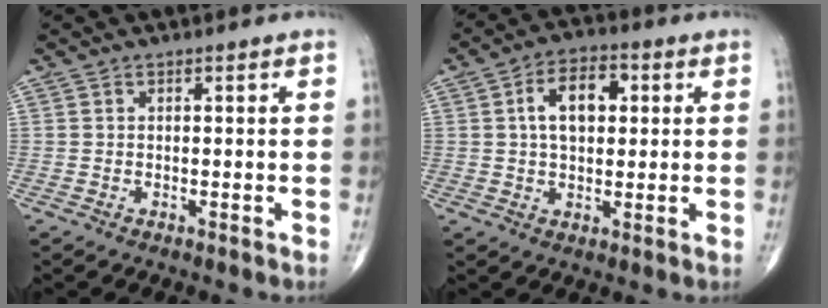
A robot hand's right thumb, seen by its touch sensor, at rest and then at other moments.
{"total": 9.3, "force": [1.9, 5.5, 7.2], "torque": [-0.106, 0.014, 0.027]}